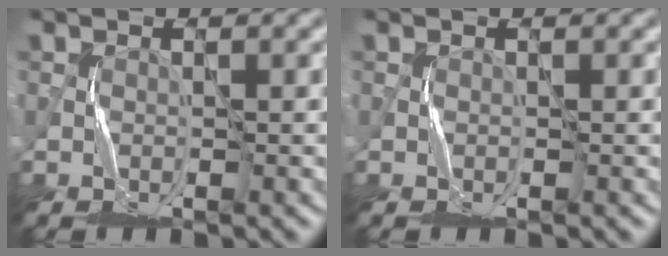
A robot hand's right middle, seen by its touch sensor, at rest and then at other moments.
{"total": 0.0}